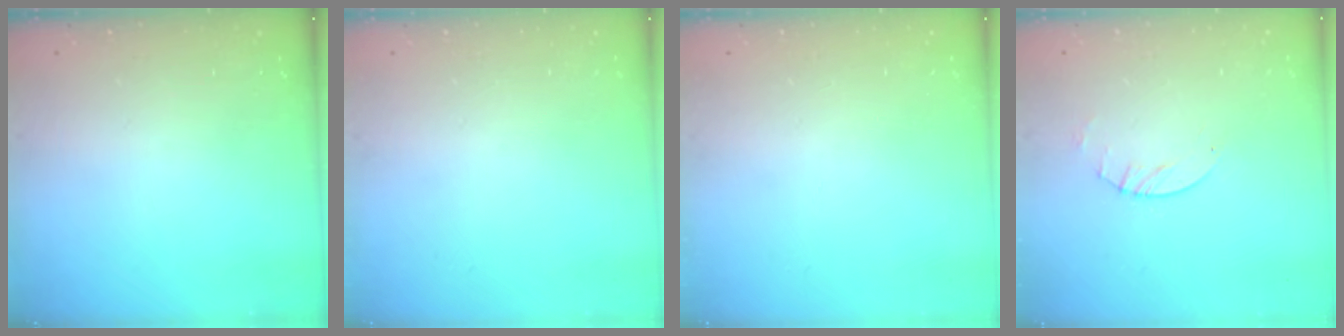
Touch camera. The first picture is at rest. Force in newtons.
{"total": 0.0}
{"total": 0.0}
{"total": 2.6, "press": 2.5, "slide": 0.4}